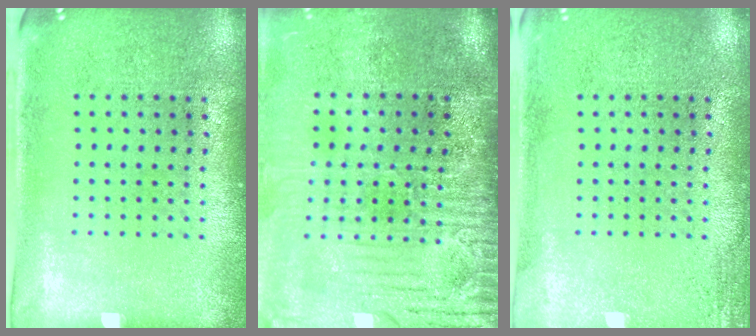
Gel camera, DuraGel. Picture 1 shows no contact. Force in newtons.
{"total": 4.6, "press": 4.0, "slide": 2.4}
{"total": 1.8, "press": 1.8, "slide": 0.2}